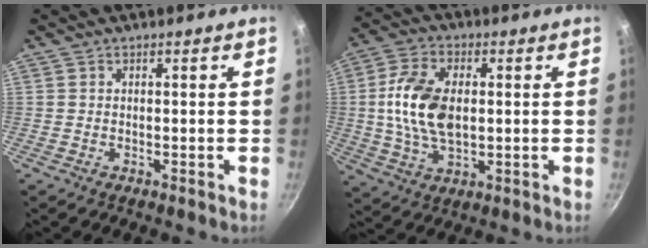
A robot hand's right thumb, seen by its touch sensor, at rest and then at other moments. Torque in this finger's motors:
{"motor_torque": [2.00, 1.87, 1.67, -0.31, 0.15]}